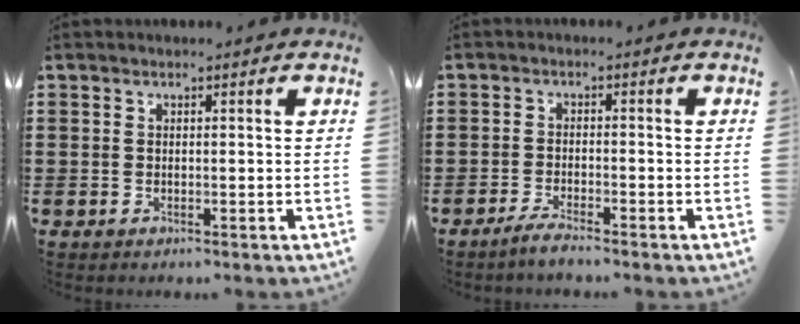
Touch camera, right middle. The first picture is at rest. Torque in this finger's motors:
{"motor_torque": [0.81, -0.23, 0.14, 0.08]}